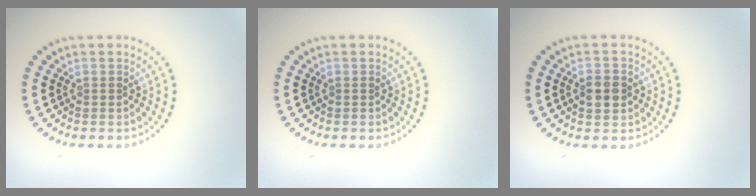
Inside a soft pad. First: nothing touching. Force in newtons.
{"total": 0.0}
{"total": 2.7, "press": 2.7, "slide": 0.3}